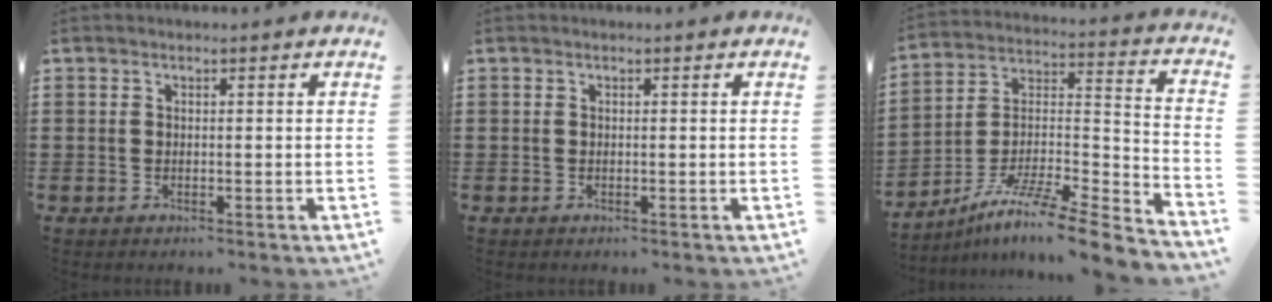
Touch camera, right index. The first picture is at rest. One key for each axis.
{"total": 0.0}
{"total": 9.9, "fx": -7.7, "fy": 1.0, "fz": 6.0, "tx": -0.107, "ty": 0.004, "tz": -0.152}